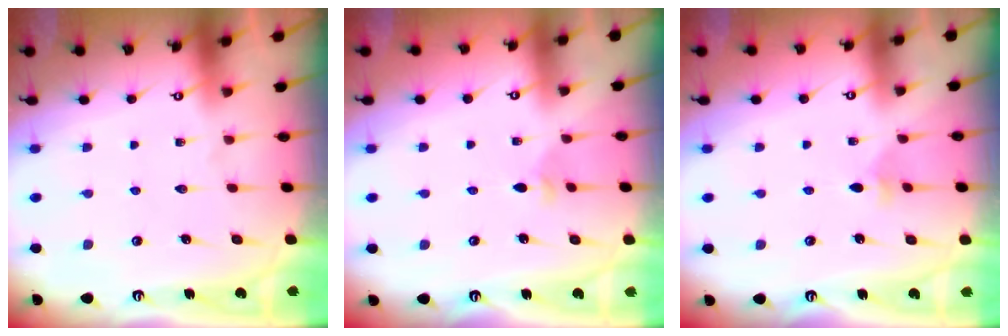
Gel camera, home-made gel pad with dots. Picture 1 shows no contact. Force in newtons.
{"total": 2.6, "press": 2.5, "slide": 0.7}
{"total": 2.8, "press": 2.7, "slide": 0.7}